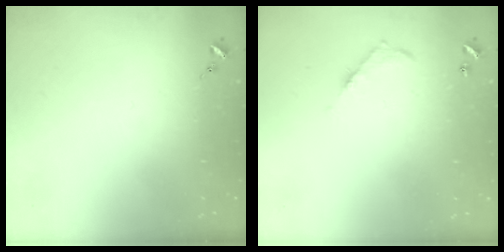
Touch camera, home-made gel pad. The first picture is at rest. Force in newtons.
{"total": 5.3, "press": 5.3, "slide": 0.4}